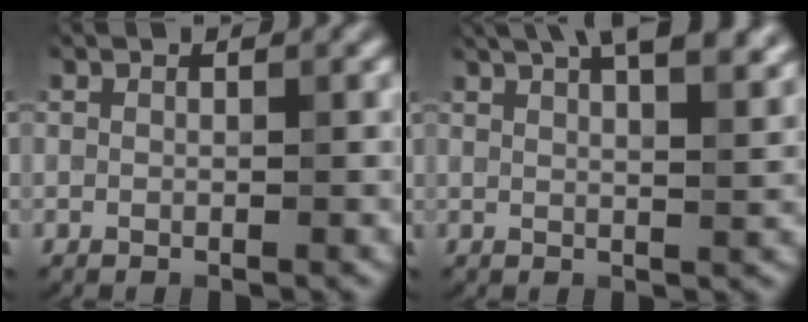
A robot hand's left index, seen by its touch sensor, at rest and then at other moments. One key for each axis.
{"total": 10.6, "fx": 6.7, "fy": 4.3, "fz": 7.0, "tx": -0.055, "ty": 0.053, "tz": 0.058}